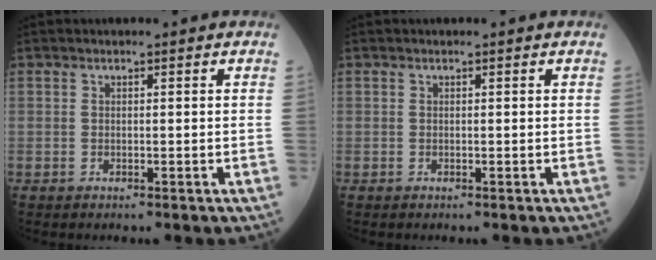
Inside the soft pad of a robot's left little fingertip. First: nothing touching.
{"total": 0.0}